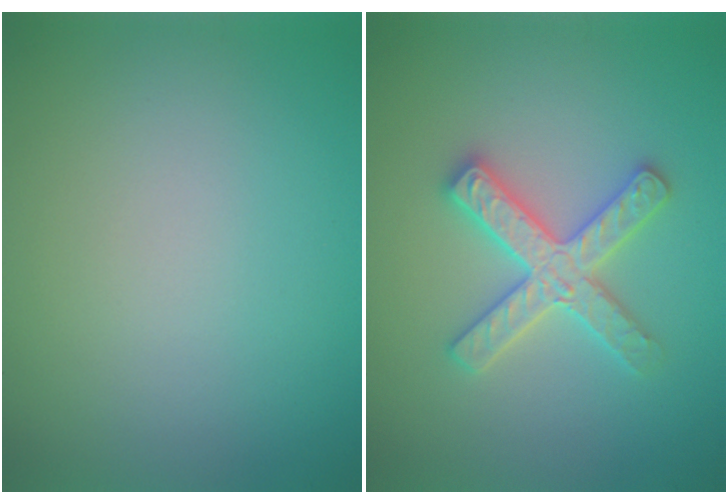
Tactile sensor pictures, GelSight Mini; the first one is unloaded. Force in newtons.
{"total": 4.5, "press": 4.5, "slide": 0.6}